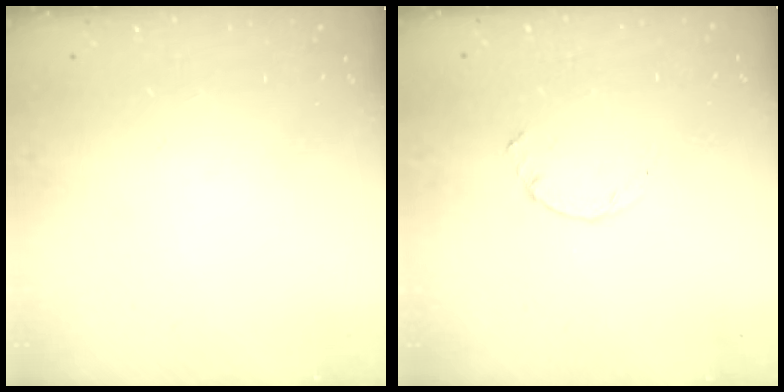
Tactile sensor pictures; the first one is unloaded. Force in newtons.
{"total": 0.9, "press": 0.9, "slide": 0.3}